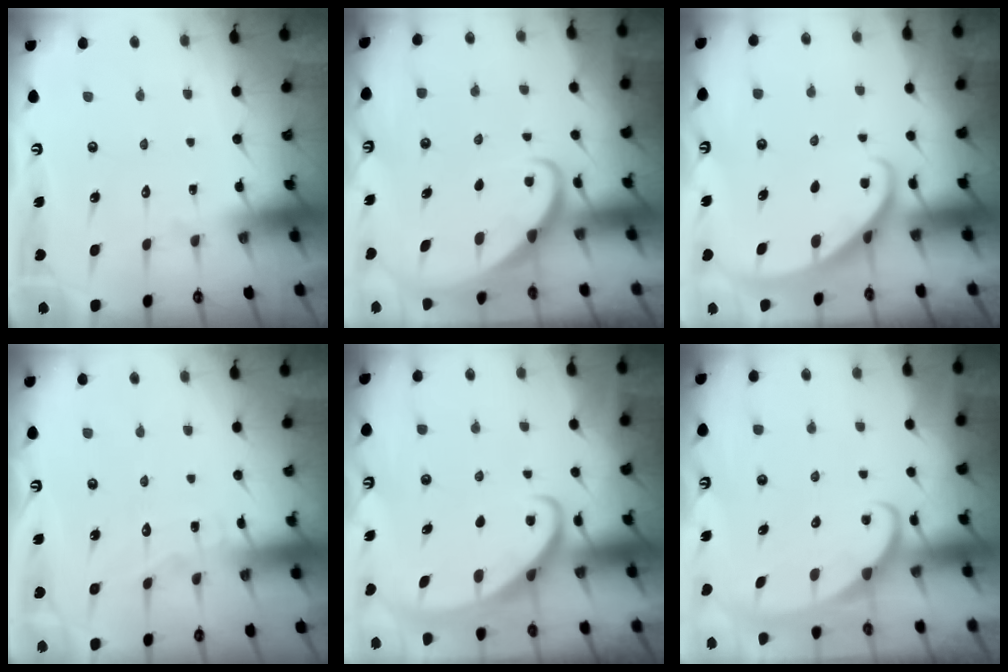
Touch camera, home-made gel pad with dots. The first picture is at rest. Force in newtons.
{"total": 2.5, "press": 2.5, "slide": 0.2}
{"total": 1.9, "press": 1.9, "slide": 0.1}
{"total": 4.8, "press": 4.7, "slide": 0.4}
{"total": 2.3, "press": 2.3, "slide": 0.3}
{"total": 2.4, "press": 2.3, "slide": 0.4}